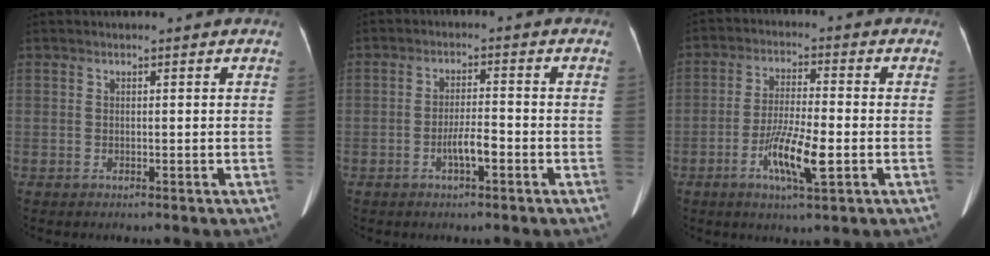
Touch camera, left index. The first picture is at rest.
{"total": 3.6, "force": [-1.7, 0.6, 3.2], "torque": [-0.059, 0.002, -0.030]}
{"total": 8.2, "force": [-2.8, 1.0, 7.6], "torque": [-0.146, -0.008, -0.052]}